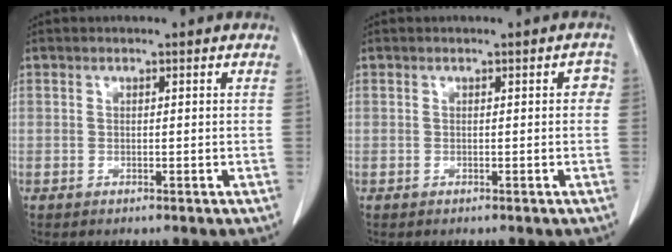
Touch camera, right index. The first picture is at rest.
{"total": 1.3, "force": [0.0, 0.8, 1.1], "torque": [0.000, 0.005, -0.004]}